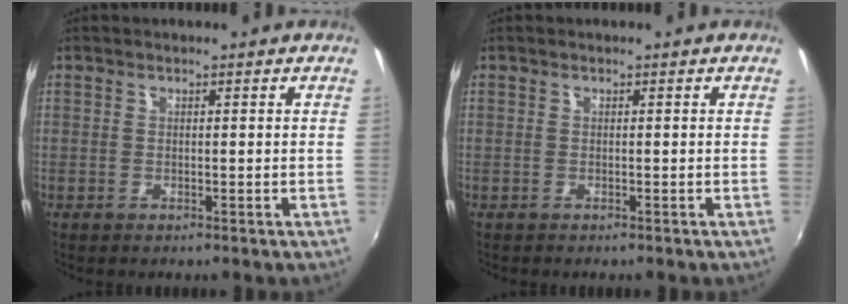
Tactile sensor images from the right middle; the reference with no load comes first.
{"total": 0.0}